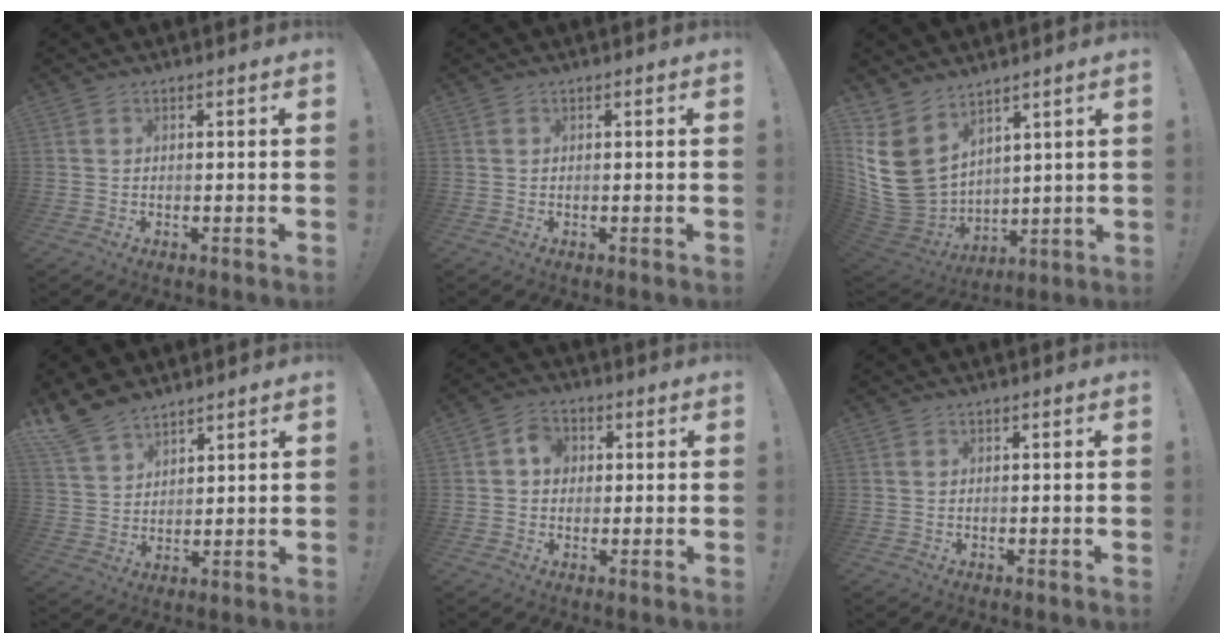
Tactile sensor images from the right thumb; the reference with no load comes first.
{"total": 0.0}
{"total": 15.6, "force": [6.4, 11.2, 8.8], "torque": [-0.200, -0.052, 0.131]}
{"total": 9.4, "force": [7.8, 4.5, 2.8], "torque": [-0.068, -0.046, 0.157]}
{"total": 6.1, "force": [1.2, 5.2, 2.9], "torque": [-0.040, 0.005, 0.020]}
{"total": 0.0}